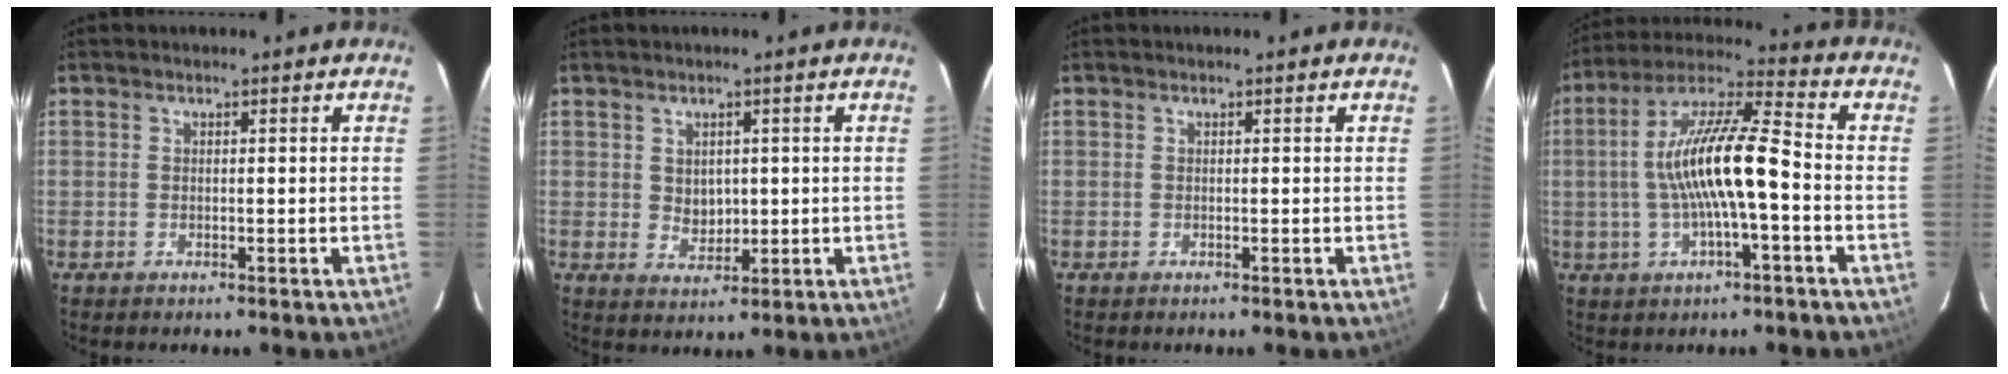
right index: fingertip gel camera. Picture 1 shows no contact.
{"total": 3.5, "force": [0.7, 3.0, 1.7], "torque": [-0.027, 0.000, 0.020]}
{"total": 0.0}
{"total": 14.3, "force": [-2.0, 2.6, 13.9], "torque": [-0.265, 0.015, -0.038]}